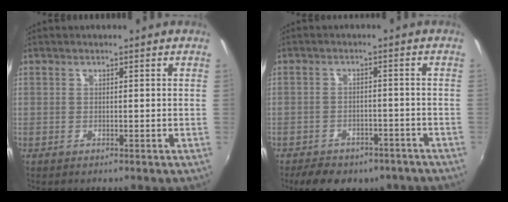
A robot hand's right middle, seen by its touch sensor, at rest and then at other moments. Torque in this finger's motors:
{"motor_torque": [1.09, -1.05, 0.14, 0.06]}